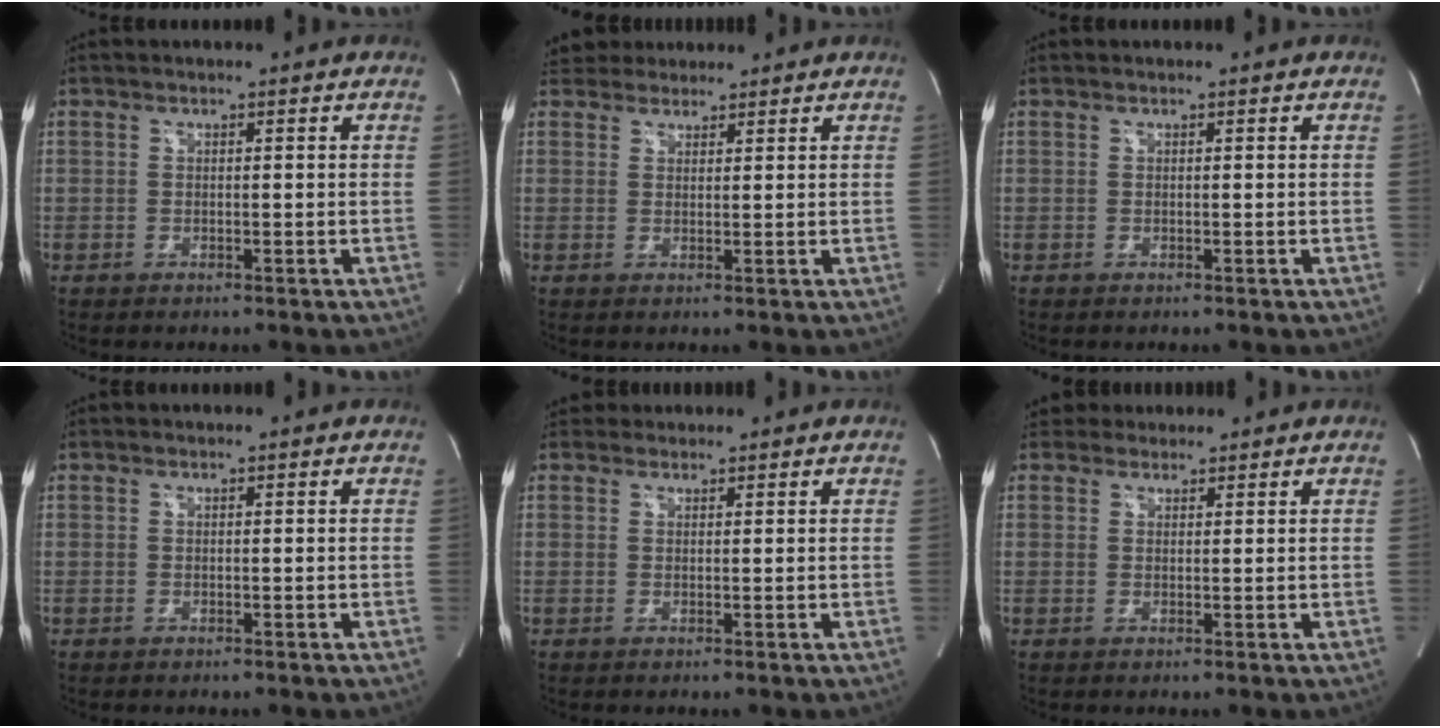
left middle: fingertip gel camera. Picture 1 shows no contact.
{"total": 4.3, "force": [3.9, 1.8, 0.3], "torque": [-0.003, 0.029, 0.066]}
{"total": 0.0}
{"total": 0.0}
{"total": 2.0, "force": [1.8, 0.9, -0.3], "torque": [0.006, 0.019, 0.028]}
{"total": 2.8, "force": [2.5, 1.2, -0.3], "torque": [0.010, 0.022, 0.040]}